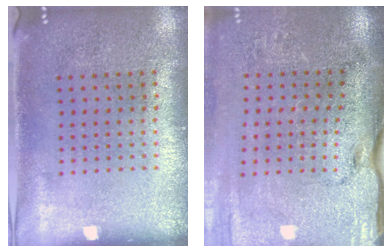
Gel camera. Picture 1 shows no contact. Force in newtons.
{"total": 4.6, "press": 3.8, "slide": 2.5}